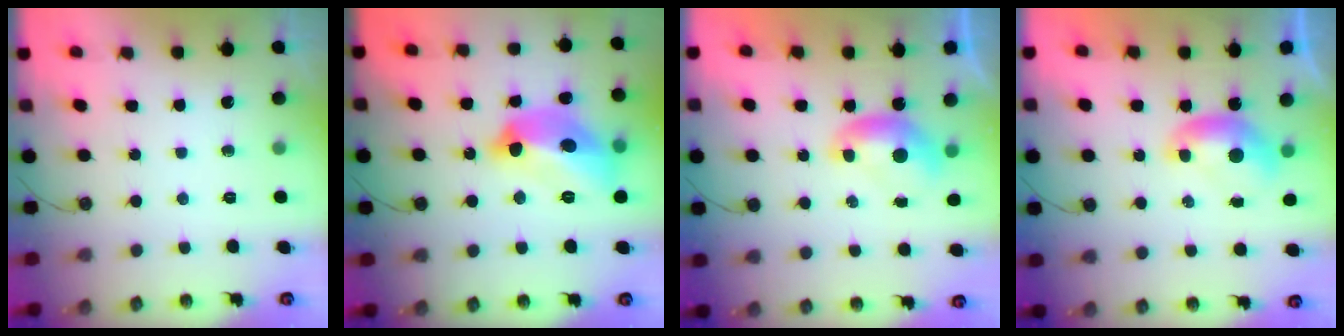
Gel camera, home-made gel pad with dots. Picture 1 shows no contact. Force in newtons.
{"total": 14.1, "press": 14.1, "slide": 1.2}
{"total": 0.0}
{"total": 0.0}